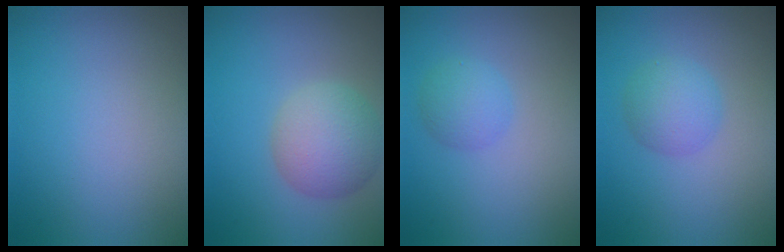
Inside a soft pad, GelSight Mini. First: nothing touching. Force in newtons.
{"total": 4.8, "press": 4.8, "slide": 0.3}
{"total": 2.1, "press": 2.1, "slide": 0.0}
{"total": 2.8, "press": 2.8, "slide": 0.1}